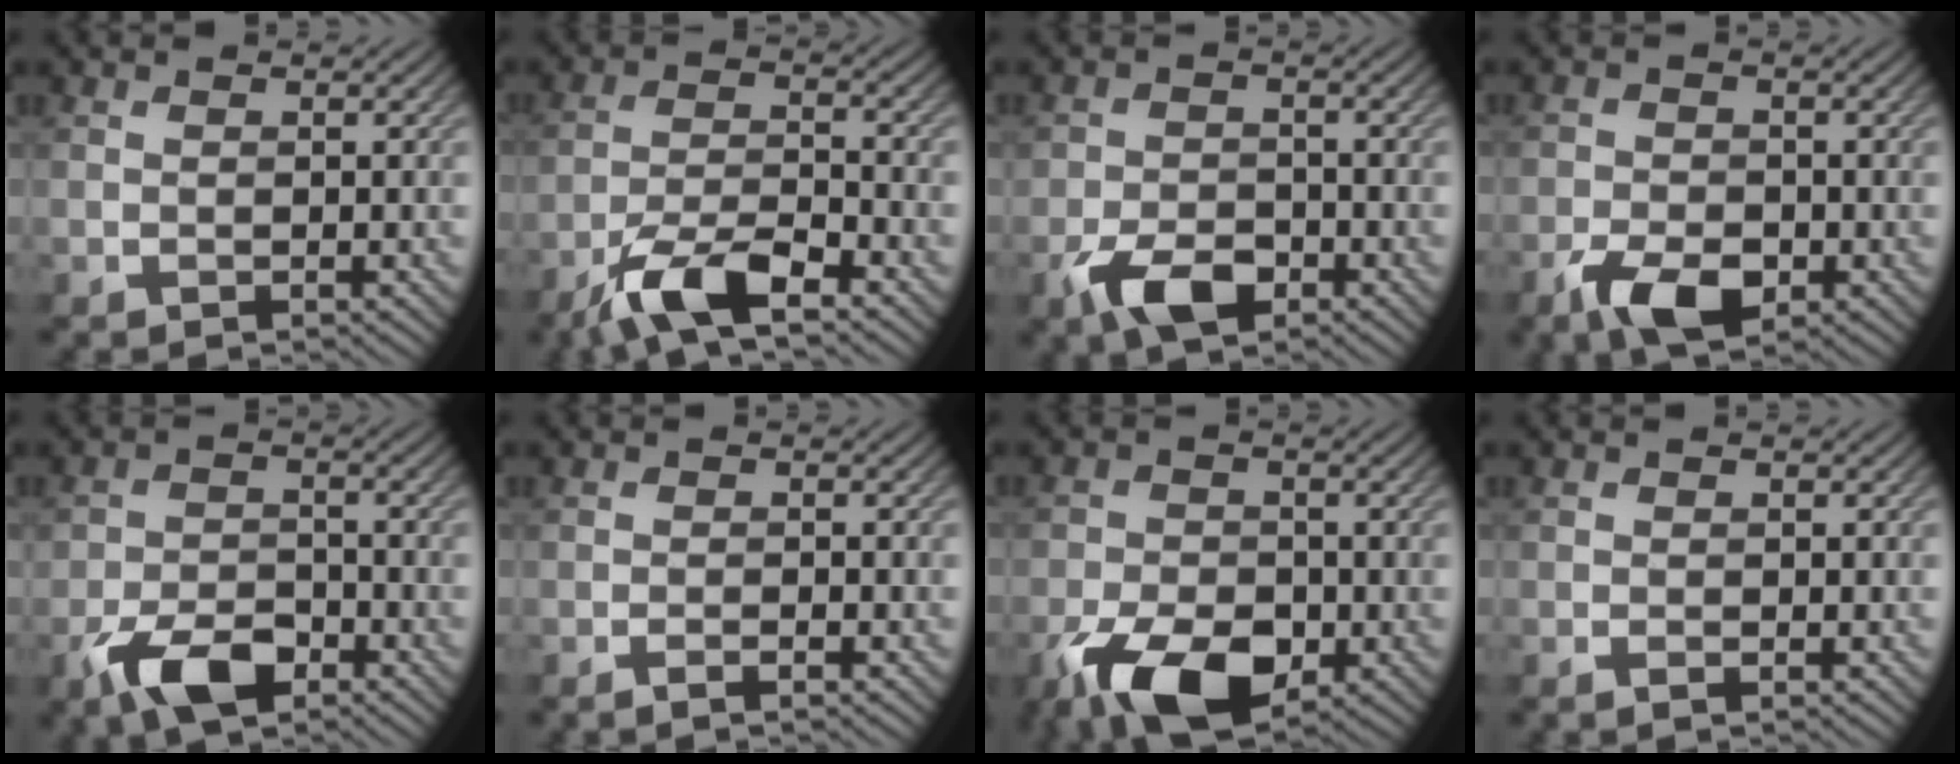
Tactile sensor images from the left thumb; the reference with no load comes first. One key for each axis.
{"total": 8.7, "fx": -6.0, "fy": 2.4, "fz": 5.9, "tx": -0.116, "ty": -0.001, "tz": -0.118}
{"total": 5.3, "fx": -3.0, "fy": 3.1, "fz": 3.2, "tx": -0.061, "ty": -0.004, "tz": -0.061}
{"total": 5.2, "fx": -2.7, "fy": 2.8, "fz": 3.4, "tx": -0.066, "ty": -0.004, "tz": -0.053}
{"total": 6.4, "fx": -3.8, "fy": 3.5, "fz": 3.8, "tx": -0.071, "ty": 0.000, "tz": -0.079}
{"total": 1.4, "fx": -0.9, "fy": 0.1, "fz": 1.0, "tx": -0.016, "ty": 0.005, "tz": -0.020}
{"total": 9.7, "fx": -4.9, "fy": 5.2, "fz": 6.5, "tx": -0.137, "ty": -0.021, "tz": -0.090}
{"total": 0.5, "fx": -0.3, "fy": 0.1, "fz": 0.4, "tx": -0.007, "ty": -0.001, "tz": -0.005}